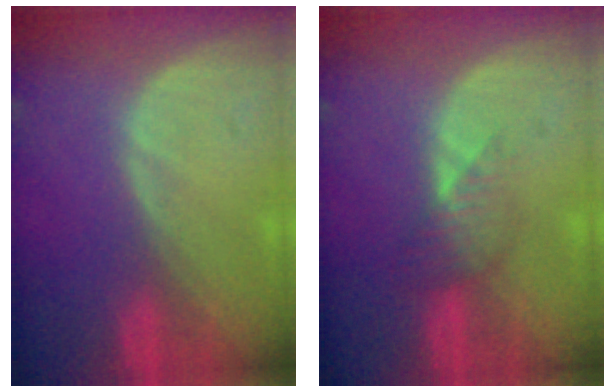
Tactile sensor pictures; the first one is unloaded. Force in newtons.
{"total": 3.5, "press": 3.1, "slide": 1.6}